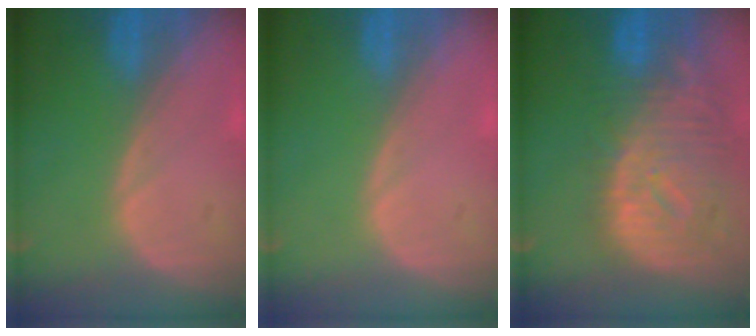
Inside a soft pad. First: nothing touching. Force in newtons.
{"total": 0.0}
{"total": 12.3, "press": 10.6, "slide": 6.1}